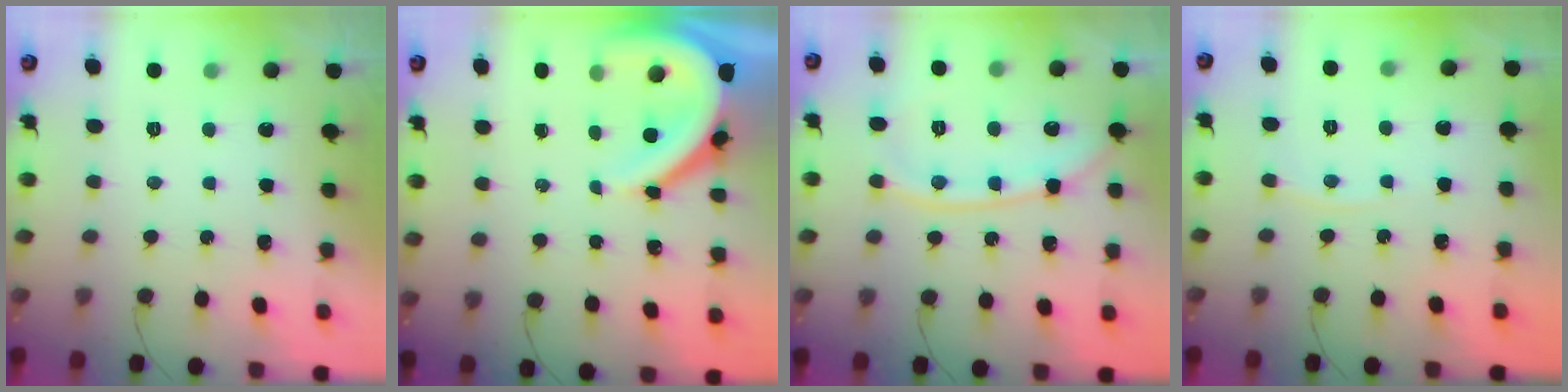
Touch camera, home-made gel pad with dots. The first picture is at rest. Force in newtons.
{"total": 9.8, "press": 9.7, "slide": 1.2}
{"total": 10.8, "press": 10.7, "slide": 1.6}
{"total": 3.3, "press": 3.2, "slide": 0.6}